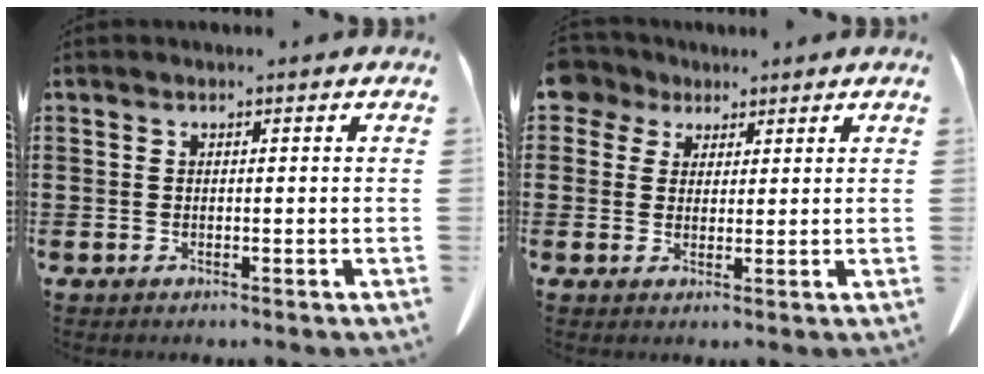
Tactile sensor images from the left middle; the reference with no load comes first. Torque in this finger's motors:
{"motor_torque": [1.11, 1.03, 0.08, 0.05]}